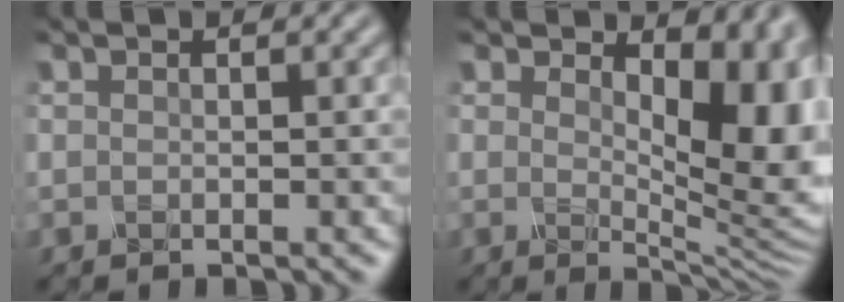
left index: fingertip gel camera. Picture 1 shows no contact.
{"total": 8.6, "force": [1.7, 4.1, 7.4], "torque": [-0.101, -0.010, 0.031]}